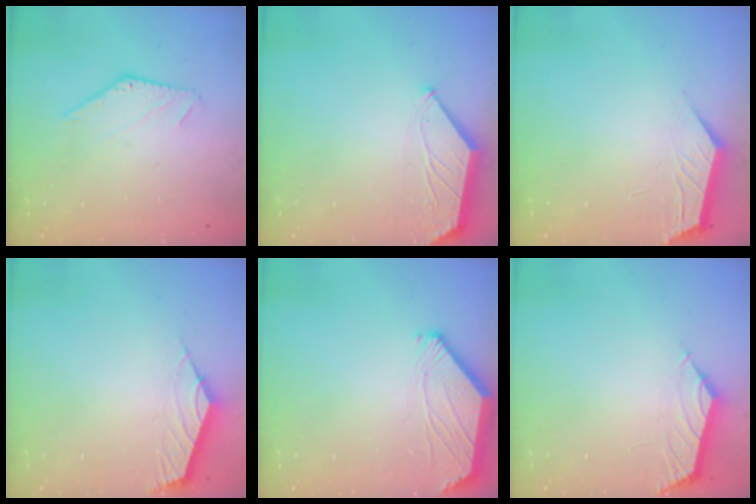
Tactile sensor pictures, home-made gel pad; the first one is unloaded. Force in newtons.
{"total": 1.1, "press": 1.1, "slide": 0.2}
{"total": 1.8, "press": 1.7, "slide": 0.4}
{"total": 2.5, "press": 2.4, "slide": 0.6}
{"total": 0.0}
{"total": 2.1, "press": 2.0, "slide": 0.3}